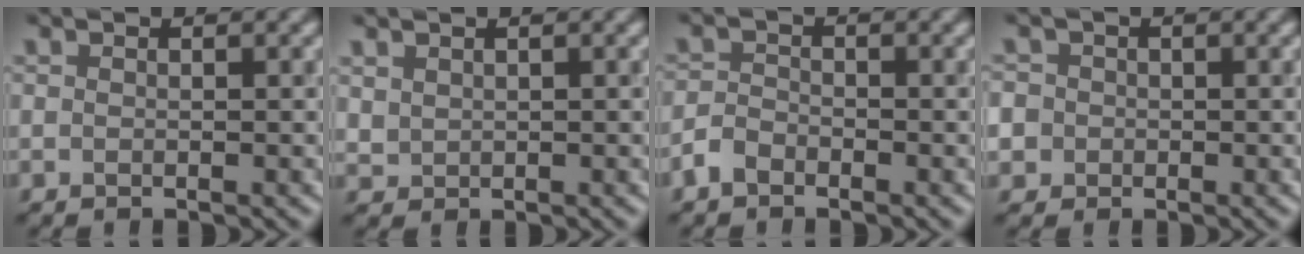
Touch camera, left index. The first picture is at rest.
{"total": 0.8, "force": [0.6, 0.4, -0.3], "torque": [0.011, 0.000, 0.018]}
{"total": 1.7, "force": [-1.3, 0.9, 0.6], "torque": [-0.007, 0.006, -0.032]}
{"total": 4.5, "force": [-1.1, 4.3, 1.1], "torque": [-0.024, 0.008, -0.048]}